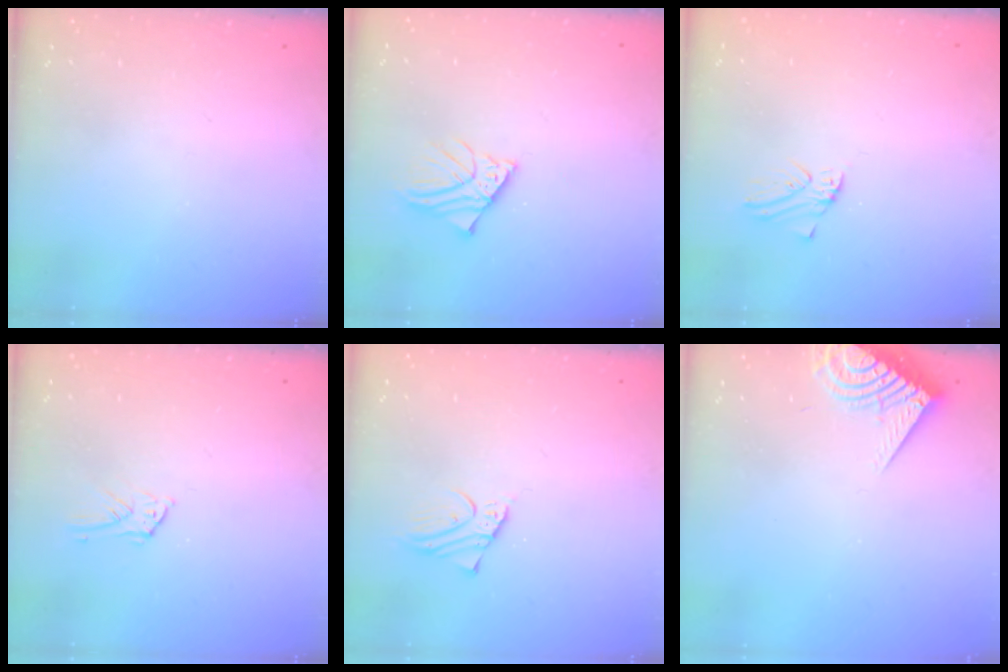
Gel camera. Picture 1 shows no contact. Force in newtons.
{"total": 4.7, "press": 4.6, "slide": 0.6}
{"total": 0.0}
{"total": 6.1, "press": 6.1, "slide": 0.3}
{"total": 2.6, "press": 2.6, "slide": 0.0}
{"total": 8.3, "press": 8.2, "slide": 0.9}